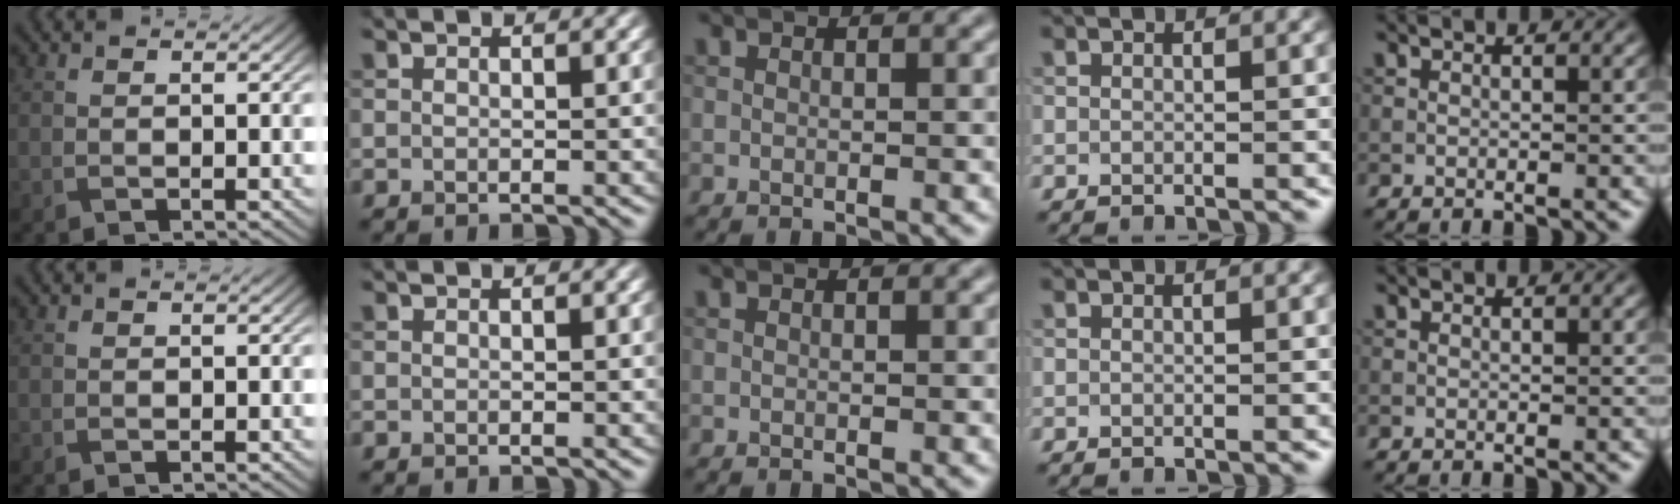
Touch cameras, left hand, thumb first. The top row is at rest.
{}